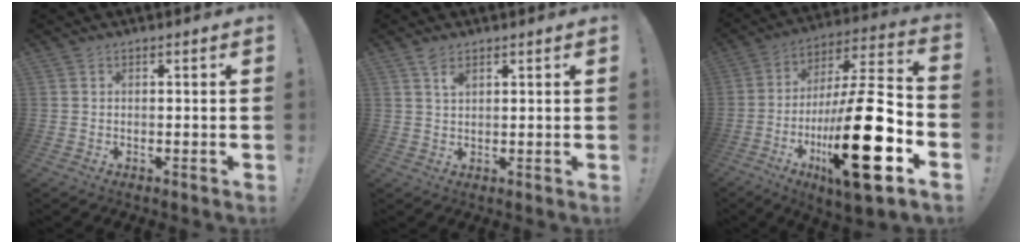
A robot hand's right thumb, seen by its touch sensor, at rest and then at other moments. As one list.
[{"total": 3.5, "force": [2.1, 1.5, 2.3], "torque": [-0.039, -0.006, 0.037]}, {"total": 28.6, "force": [-9.4, 7.5, 25.9], "torque": [-0.454, 0.044, -0.153]}]